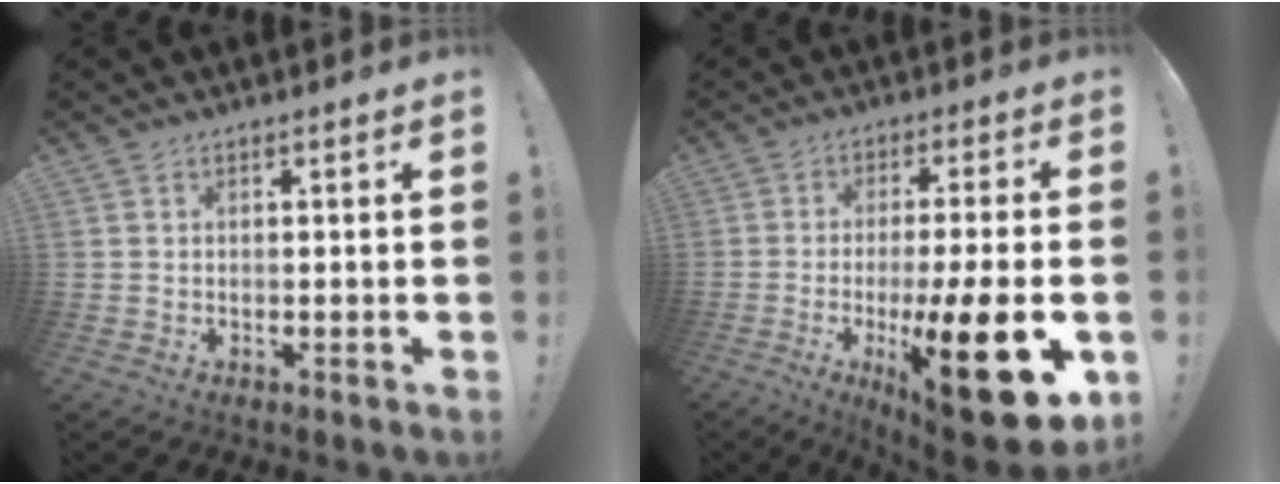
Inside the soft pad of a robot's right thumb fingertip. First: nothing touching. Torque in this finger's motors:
{"motor_torque": [0.65, 1.34, 1.47, -1.31, 0.75]}